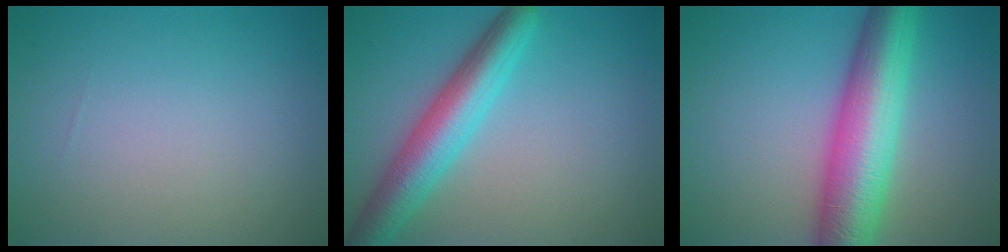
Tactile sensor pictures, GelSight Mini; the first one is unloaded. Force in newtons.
{"total": 6.0, "press": 6.0, "slide": 0.2}
{"total": 9.6, "press": 9.6, "slide": 0.2}